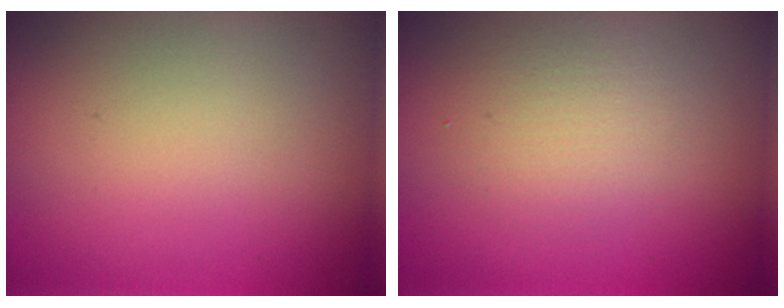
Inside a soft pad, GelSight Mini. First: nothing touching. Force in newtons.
{"total": 2.3, "press": 2.3, "slide": 0.2}